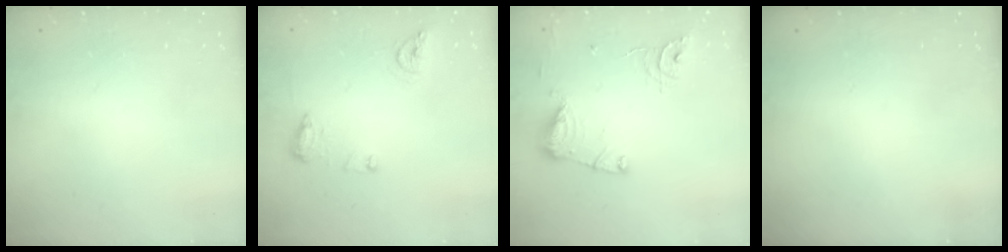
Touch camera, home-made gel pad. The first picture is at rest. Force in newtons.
{"total": 10.4, "press": 10.4, "slide": 1.0}
{"total": 13.7, "press": 13.6, "slide": 1.5}
{"total": 0.0}